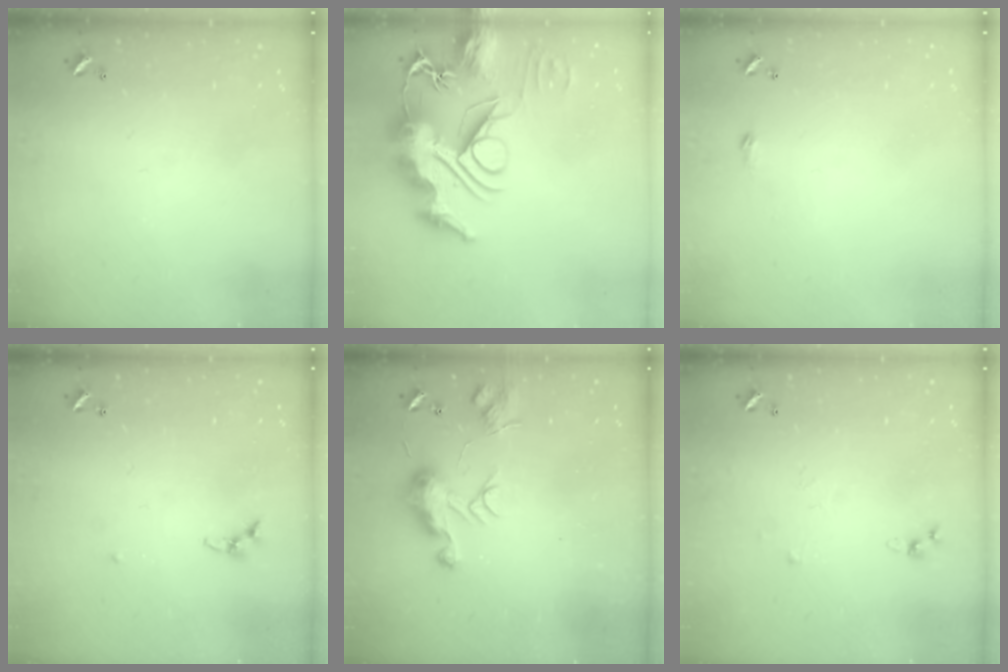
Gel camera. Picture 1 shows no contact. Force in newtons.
{"total": 24.6, "press": 24.5, "slide": 2.2}
{"total": 2.3, "press": 2.3, "slide": 0.4}
{"total": 3.8, "press": 3.8, "slide": 0.3}
{"total": 8.4, "press": 8.3, "slide": 0.4}
{"total": 6.2, "press": 6.2, "slide": 0.8}